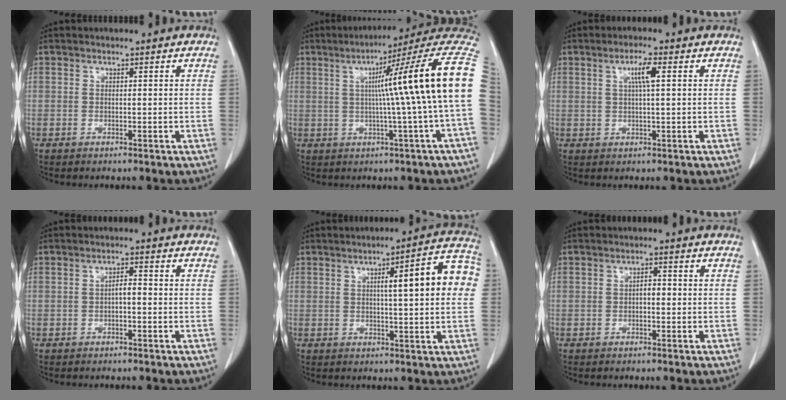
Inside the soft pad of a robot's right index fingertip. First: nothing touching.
{"total": 17.6, "force": [2.3, -1.8, 17.3], "torque": [-0.208, 0.029, 0.019]}
{"total": 3.5, "force": [1.1, 0.1, 3.3], "torque": [-0.062, 0.004, 0.019]}
{"total": 1.8, "force": [-0.3, 0.6, 1.7], "torque": [-0.029, 0.005, -0.005]}
{"total": 11.4, "force": [2.1, 1.5, 11.1], "torque": [-0.143, 0.026, 0.021]}
{"total": 1.5, "force": [-0.2, 0.7, 1.3], "torque": [-0.018, 0.004, -0.004]}